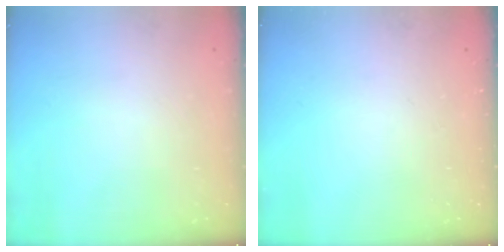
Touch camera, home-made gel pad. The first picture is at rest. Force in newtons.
{"total": 0.0}